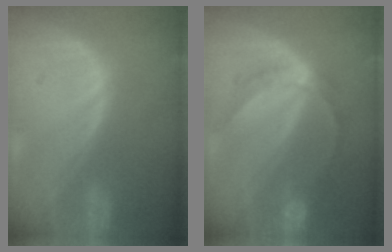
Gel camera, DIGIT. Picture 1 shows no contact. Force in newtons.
{"total": 6.7, "press": 5.7, "slide": 3.4}